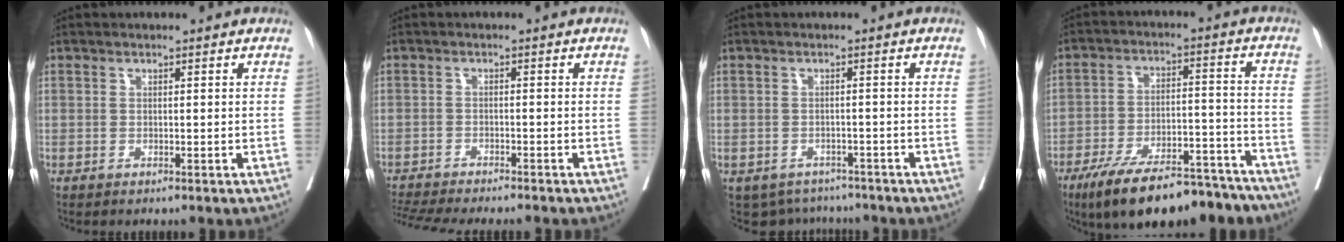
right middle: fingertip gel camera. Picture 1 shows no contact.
{"total": 12.6, "force": [-11.3, 0.8, 5.4], "torque": [-0.085, -0.013, -0.166]}
{"total": 5.1, "force": [-4.4, 2.7, -0.1], "torque": [0.012, 0.010, -0.056]}
{"total": 19.6, "force": [-15.7, 5.6, 10.4], "torque": [-0.131, 0.019, -0.240]}